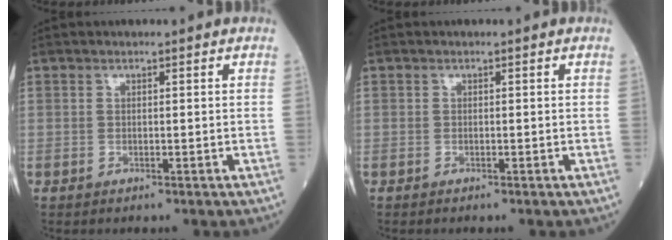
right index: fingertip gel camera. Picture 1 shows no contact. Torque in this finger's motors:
{"motor_torque": [0.05, 0.03, 0.02, 0.00]}